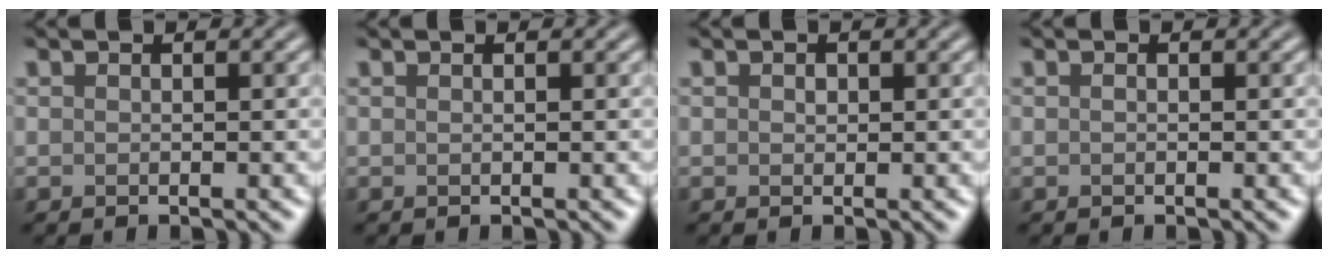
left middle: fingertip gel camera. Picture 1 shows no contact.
{"total": 0.0}
{"total": 0.6, "force": [0.1, 0.5, 0.3], "torque": [-0.006, -0.001, 0.001]}
{"total": 0.0}